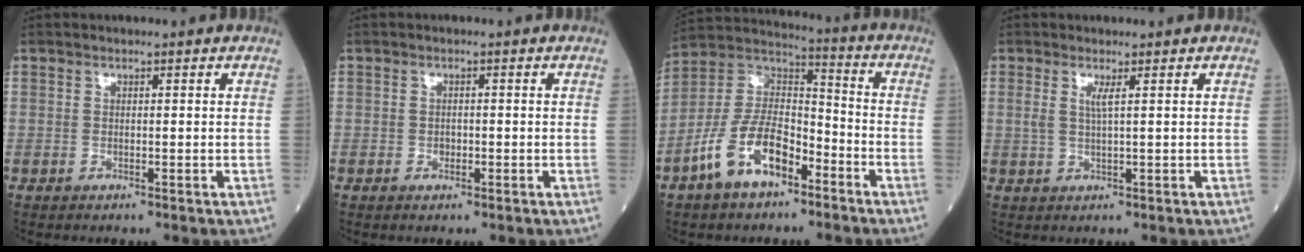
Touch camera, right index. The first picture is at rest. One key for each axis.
{"total": 1.1, "fx": -0.6, "fy": 0.7, "fz": 0.6, "tx": -0.006, "ty": 0.002, "tz": -0.007}
{"total": 12.6, "fx": -7.0, "fy": 5.8, "fz": 8.6, "tx": -0.187, "ty": 0.017, "tz": -0.134}
{"total": 1.8, "fx": 0.6, "fy": -0.2, "fz": 1.7, "tx": -0.038, "ty": 0.000, "tz": 0.013}